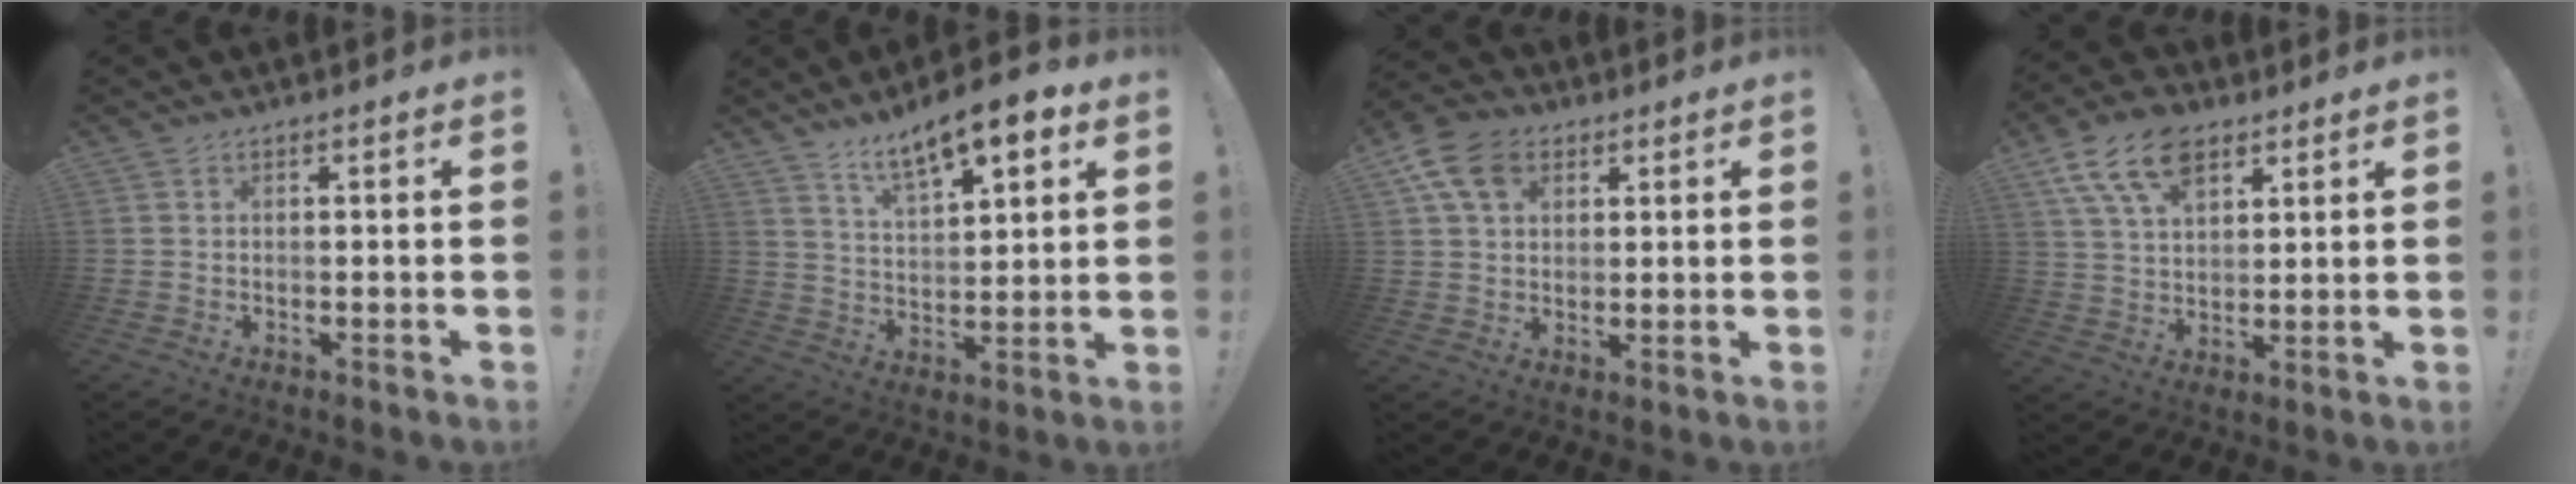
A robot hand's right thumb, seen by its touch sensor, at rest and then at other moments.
{"total": 12.2, "force": [8.6, 4.0, 7.6], "torque": [-0.120, -0.052, 0.147]}
{"total": 12.1, "force": [5.5, 8.8, 6.4], "torque": [-0.112, -0.014, 0.108]}
{"total": 14.1, "force": [7.8, 8.3, 8.2], "torque": [-0.152, -0.027, 0.146]}